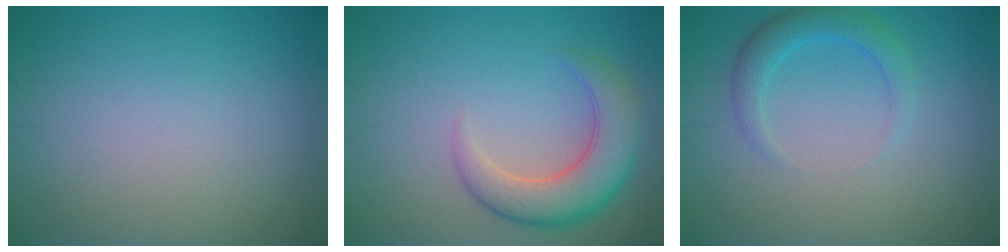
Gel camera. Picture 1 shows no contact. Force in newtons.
{"total": 5.7, "press": 5.7, "slide": 0.3}
{"total": 2.5, "press": 2.5, "slide": 0.2}